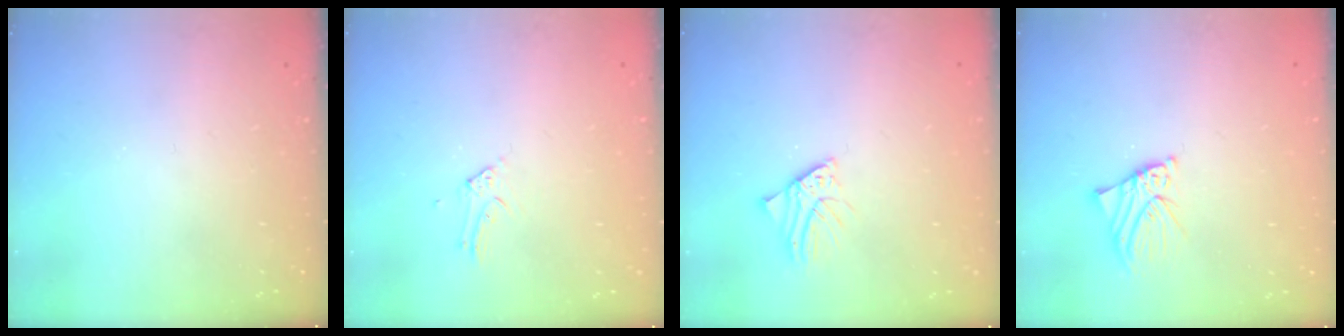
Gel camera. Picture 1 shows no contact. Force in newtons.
{"total": 3.0, "press": 3.0, "slide": 0.3}
{"total": 2.6, "press": 2.6, "slide": 0.4}
{"total": 4.7, "press": 4.7, "slide": 0.6}